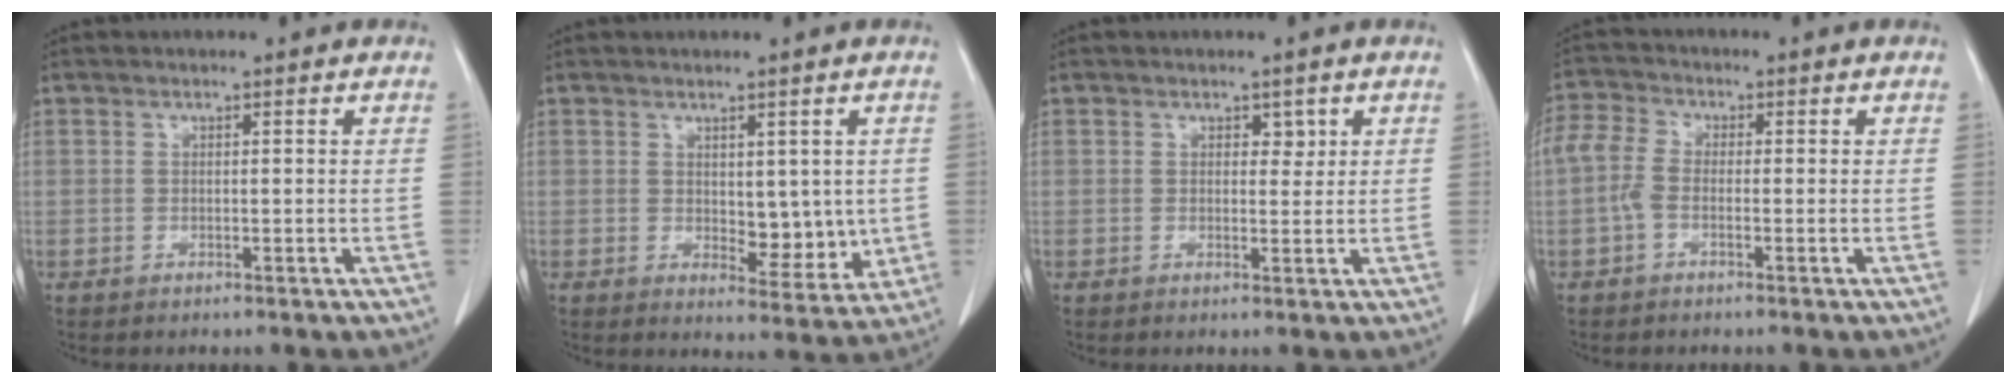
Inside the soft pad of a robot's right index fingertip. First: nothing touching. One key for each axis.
{"total": 6.4, "fx": 0.3, "fy": 3.4, "fz": 5.4, "tx": -0.055, "ty": -0.011, "tz": 0.017}
{"total": 1.6, "fx": 0.8, "fy": 1.1, "fz": 0.9, "tx": -0.006, "ty": -0.003, "tz": 0.010}
{"total": 4.1, "fx": -0.9, "fy": 2.3, "fz": 3.3, "tx": -0.088, "ty": 0.018, "tz": -0.027}